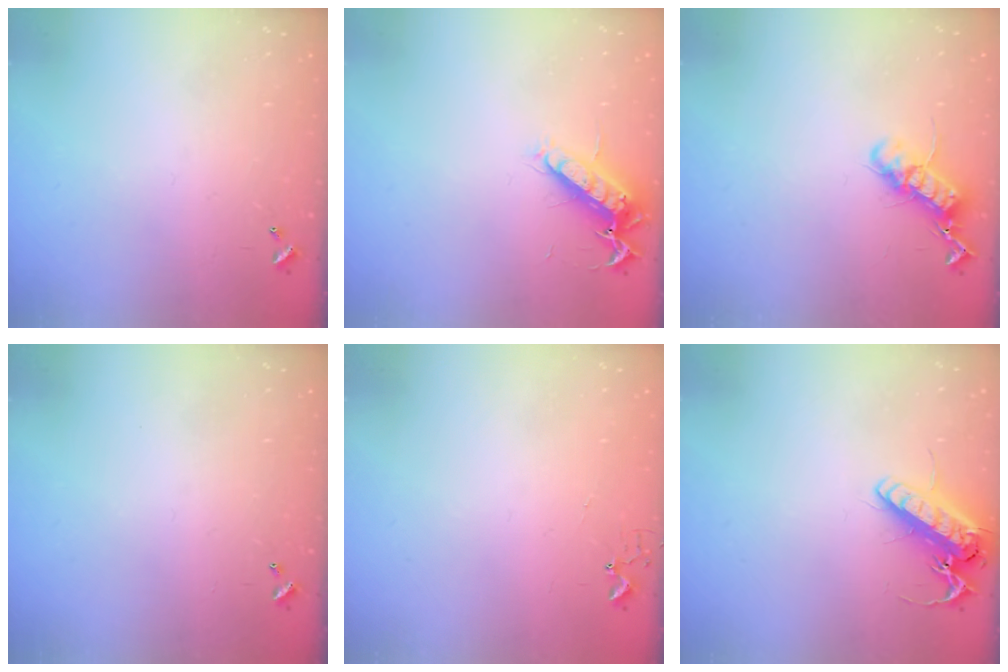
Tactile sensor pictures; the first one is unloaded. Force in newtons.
{"total": 12.9, "press": 12.8, "slide": 1.4}
{"total": 12.5, "press": 12.5, "slide": 0.4}
{"total": 0.0}
{"total": 2.9, "press": 2.9, "slide": 0.3}
{"total": 14.6, "press": 14.4, "slide": 2.6}